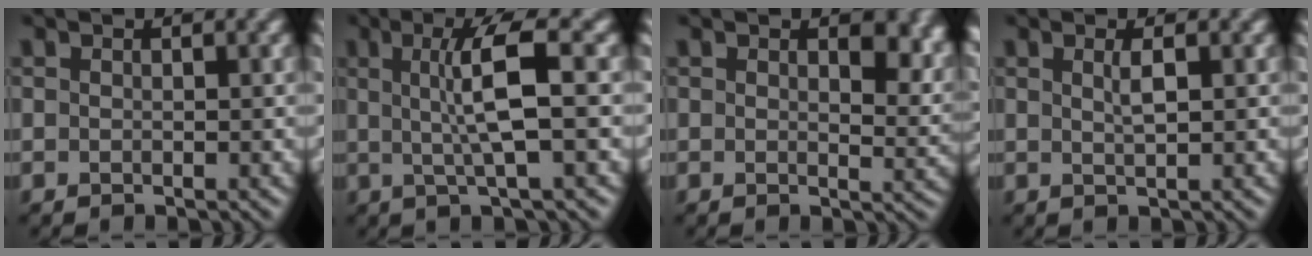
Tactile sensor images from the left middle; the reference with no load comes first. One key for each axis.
{"total": 5.3, "fx": 0.6, "fy": 0.8, "fz": 5.2, "tx": -0.094, "ty": 0.004, "tz": 0.013}
{"total": 4.4, "fx": 1.8, "fy": 2.3, "fz": 3.3, "tx": -0.040, "ty": -0.010, "tz": 0.026}
{"total": 1.5, "fx": 0.5, "fy": 0.3, "fz": 1.4, "tx": -0.024, "ty": 0.003, "tz": 0.007}